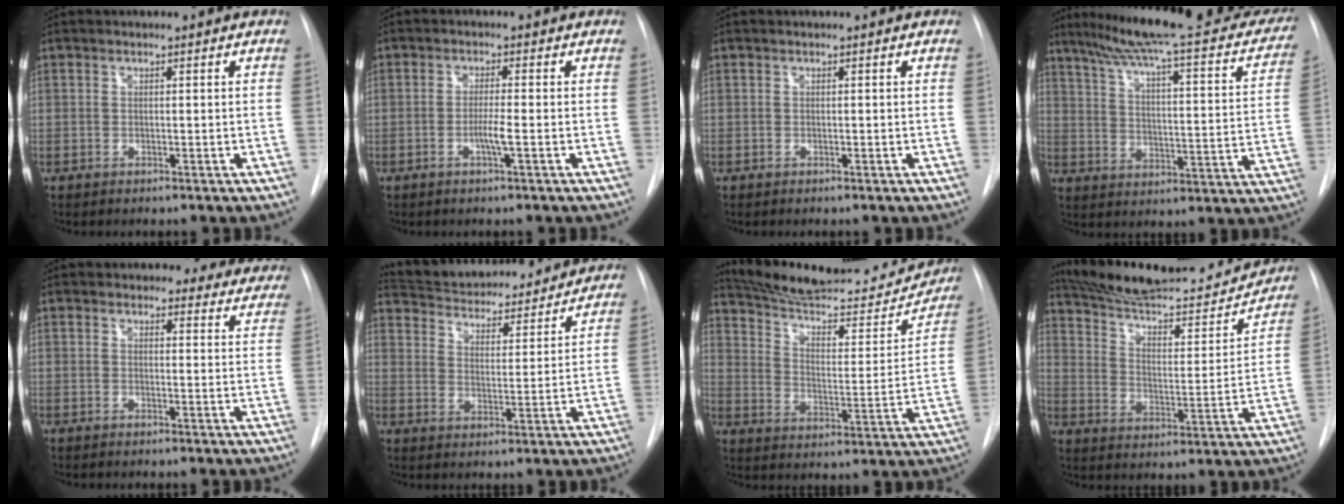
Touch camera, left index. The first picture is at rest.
{"total": 2.6, "force": [-0.9, -0.4, 2.4], "torque": [-0.045, -0.003, -0.018]}
{"total": 0.0}
{"total": 29.5, "force": [25.2, 3.7, 14.9], "torque": [-0.218, -0.042, 0.319]}
{"total": 13.9, "force": [12.9, 4.6, 2.3], "torque": [0.013, -0.014, 0.129]}
{"total": 21.4, "force": [19.8, 5.1, 6.4], "torque": [-0.104, 0.009, 0.275]}
{"total": 25.5, "force": [23.6, 4.9, 8.3], "torque": [-0.124, -0.047, 0.320]}
{"total": 23.5, "force": [21.8, 3.5, 7.9], "torque": [-0.122, -0.032, 0.312]}